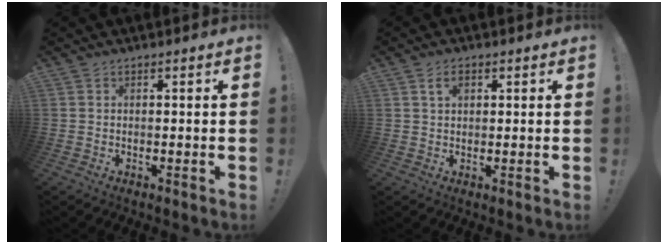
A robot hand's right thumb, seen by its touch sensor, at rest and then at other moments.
{"total": 3.1, "force": [1.3, 1.7, 2.1], "torque": [-0.037, 0.001, 0.022]}